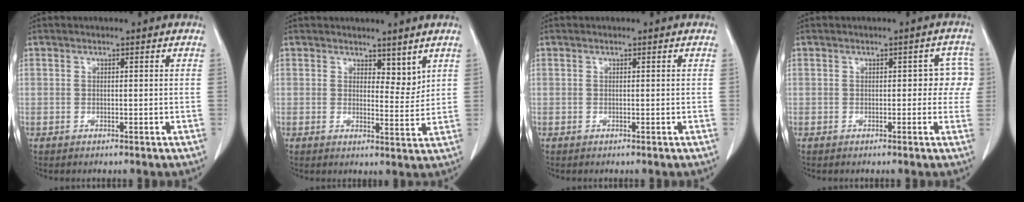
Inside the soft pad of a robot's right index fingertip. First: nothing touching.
{"total": 3.5, "force": [2.7, 1.7, 1.5], "torque": [-0.014, -0.010, 0.046]}
{"total": 0.0}
{"total": 3.6, "force": [0.1, 2.2, 2.9], "torque": [-0.015, 0.026, -0.003]}